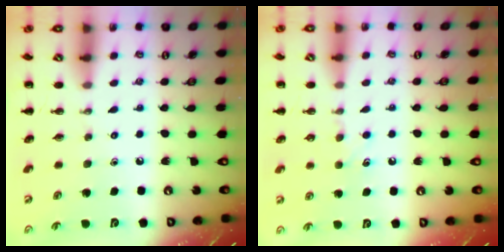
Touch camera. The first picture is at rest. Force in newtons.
{"total": 4.2, "press": 4.0, "slide": 1.4}